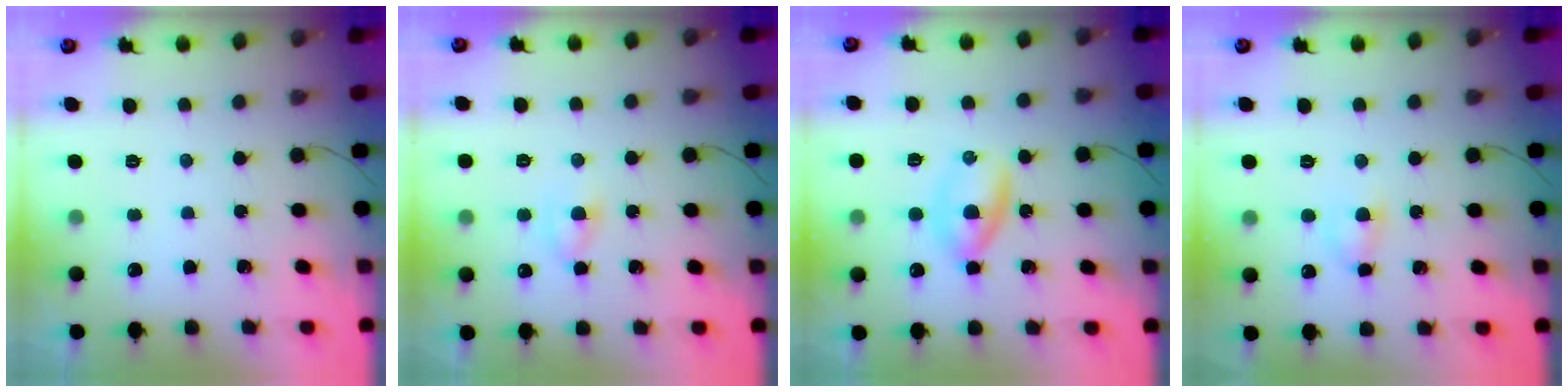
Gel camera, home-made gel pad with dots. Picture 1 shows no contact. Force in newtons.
{"total": 2.9, "press": 2.8, "slide": 0.9}
{"total": 3.7, "press": 3.5, "slide": 1.1}
{"total": 4.2, "press": 3.9, "slide": 1.3}